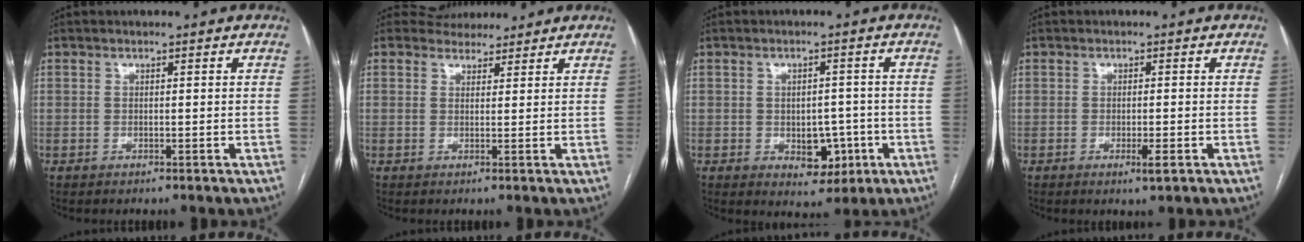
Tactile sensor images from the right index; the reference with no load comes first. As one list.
[{"total": 3.6, "force": [3.3, 1.5, -0.1], "torque": [-0.001, 0.014, 0.045]}, {"total": 5.9, "force": [-1.7, 3.7, 4.2], "torque": [-0.043, 0.006, -0.012]}, {"total": 2.3, "force": [-0.9, 0.3, 2.1], "torque": [-0.032, -0.004, -0.012]}]